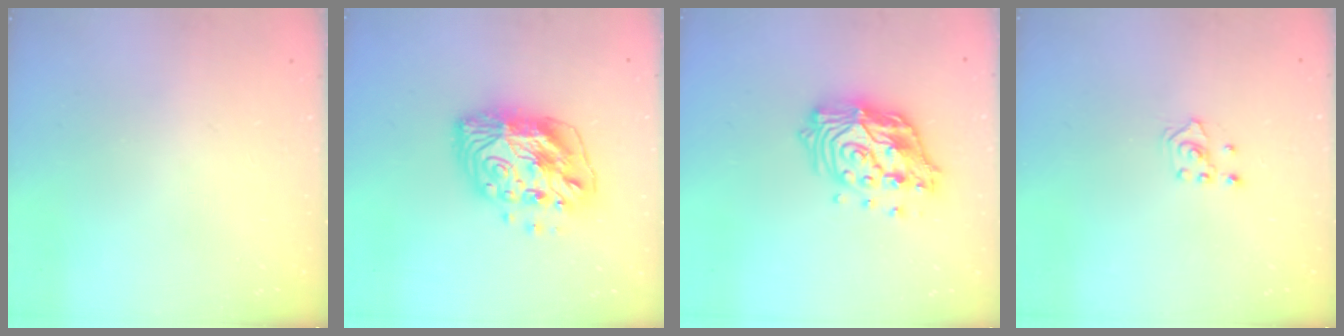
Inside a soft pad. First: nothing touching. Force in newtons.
{"total": 13.1, "press": 13.0, "slide": 1.6}
{"total": 15.3, "press": 15.3, "slide": 1.2}
{"total": 2.0, "press": 1.8, "slide": 0.9}